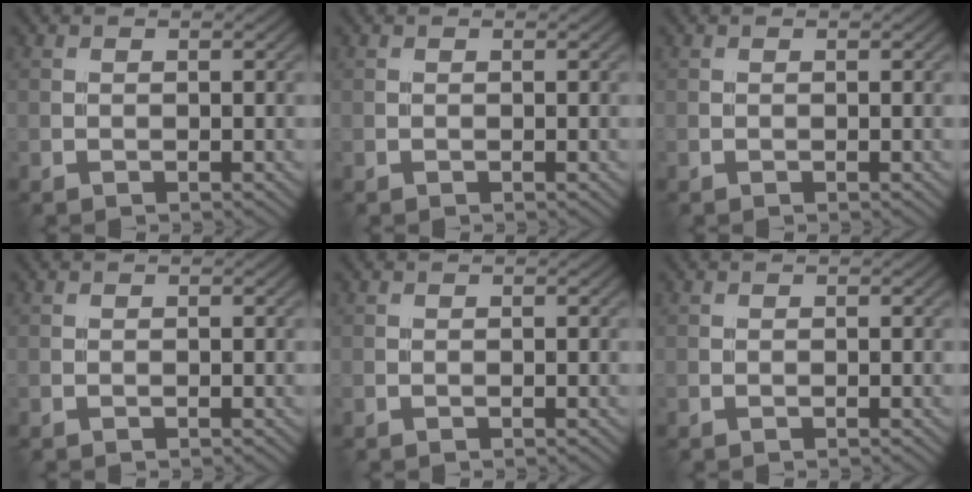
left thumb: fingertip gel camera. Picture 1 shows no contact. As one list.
[{"total": 0.0}, {"total": 0.0}, {"total": 0.0}, {"total": 0.0}, {"total": 0.0}]